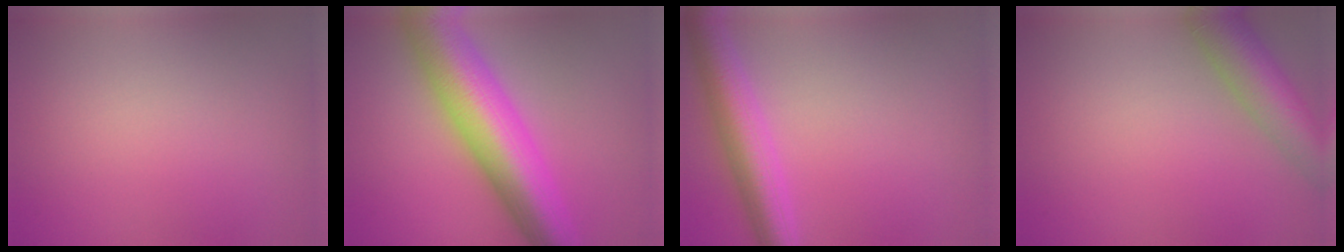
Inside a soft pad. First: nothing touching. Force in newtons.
{"total": 11.4, "press": 11.4, "slide": 0.2}
{"total": 5.5, "press": 5.5, "slide": 0.2}
{"total": 6.0, "press": 6.0, "slide": 0.4}